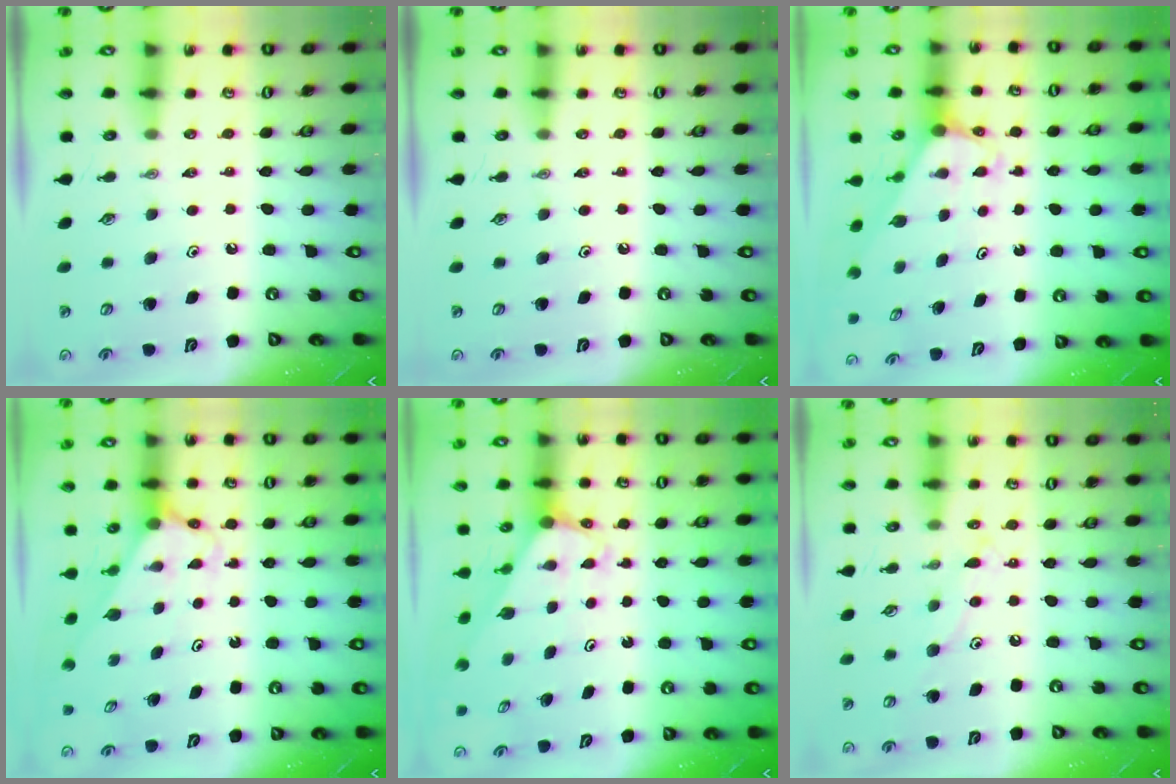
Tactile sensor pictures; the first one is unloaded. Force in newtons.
{"total": 0.0}
{"total": 2.0, "press": 2.0, "slide": 0.2}
{"total": 2.9, "press": 2.9, "slide": 0.2}
{"total": 2.1, "press": 2.1, "slide": 0.1}
{"total": 8.3, "press": 8.2, "slide": 0.7}